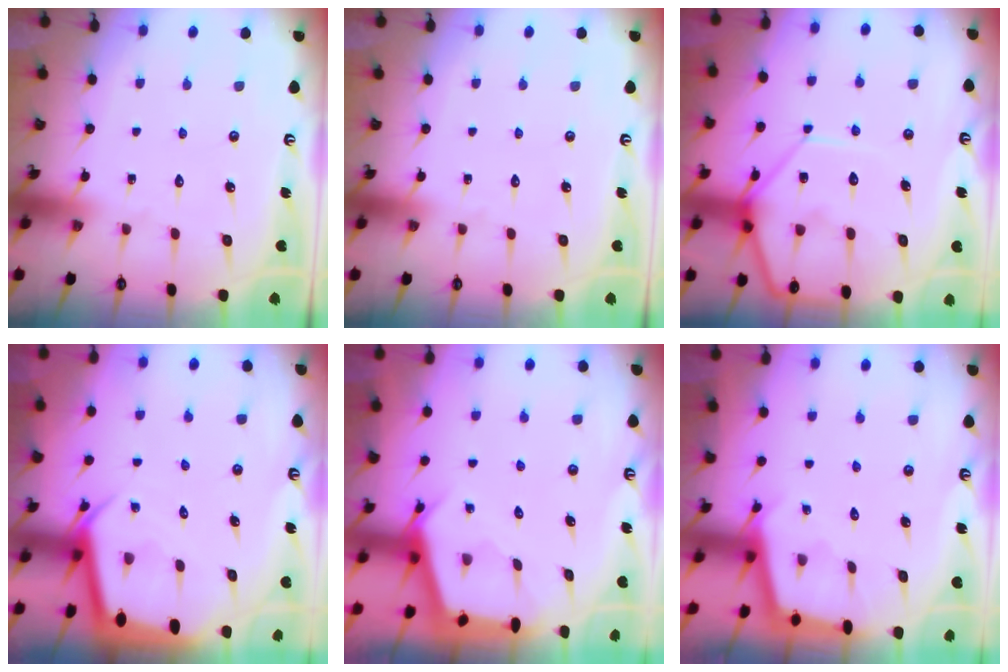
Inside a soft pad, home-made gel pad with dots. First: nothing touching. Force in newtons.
{"total": 0.0}
{"total": 12.1, "press": 12.1, "slide": 1.1}
{"total": 4.2, "press": 4.2, "slide": 0.5}
{"total": 2.9, "press": 2.9, "slide": 0.3}
{"total": 2.3, "press": 2.3, "slide": 0.2}